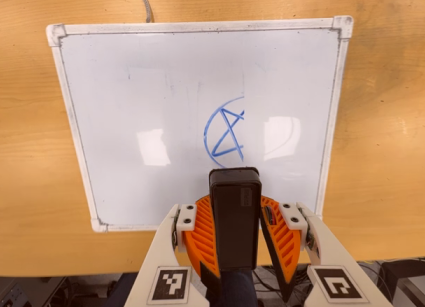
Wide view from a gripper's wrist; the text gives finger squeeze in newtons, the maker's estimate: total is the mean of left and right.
{"total": 7.0, "left": 7.5, "right": 6.4}